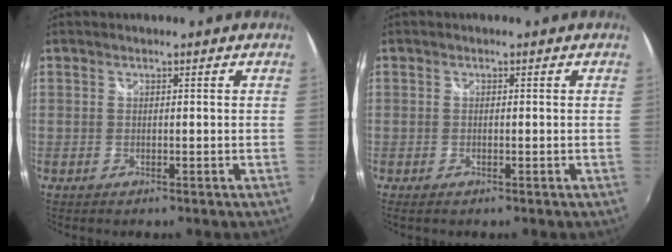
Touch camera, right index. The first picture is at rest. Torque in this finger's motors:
{"motor_torque": [0.43, 0.24, 0.12, 0.05]}